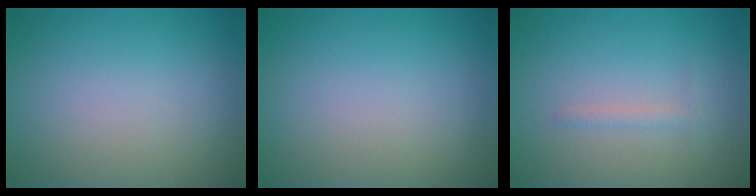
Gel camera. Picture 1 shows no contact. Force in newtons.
{"total": 0.0}
{"total": 0.9, "press": 0.9, "slide": 0.0}